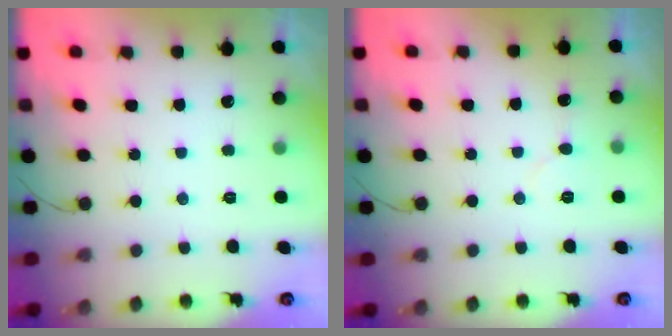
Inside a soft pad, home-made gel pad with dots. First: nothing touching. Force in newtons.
{"total": 4.4, "press": 4.3, "slide": 0.4}